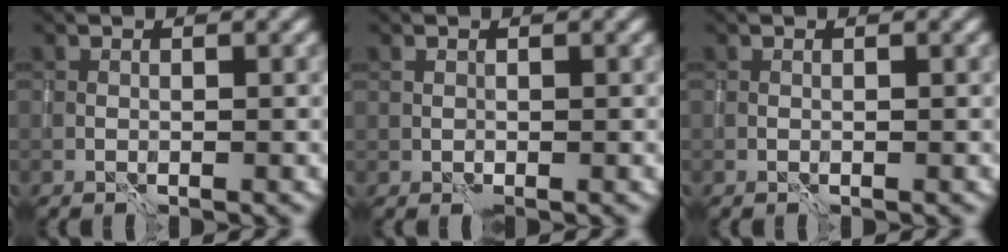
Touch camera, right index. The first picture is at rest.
{"total": 0.0}
{"total": 0.0}